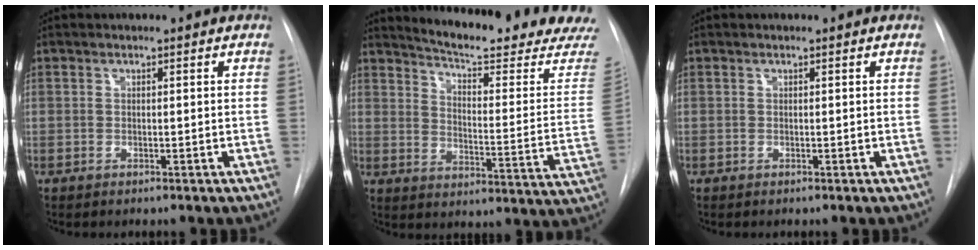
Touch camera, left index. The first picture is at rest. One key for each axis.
{"total": 21.8, "fx": 20.3, "fy": 0.8, "fz": 8.0, "tx": -0.114, "ty": -0.113, "tz": 0.245}
{"total": 0.0}